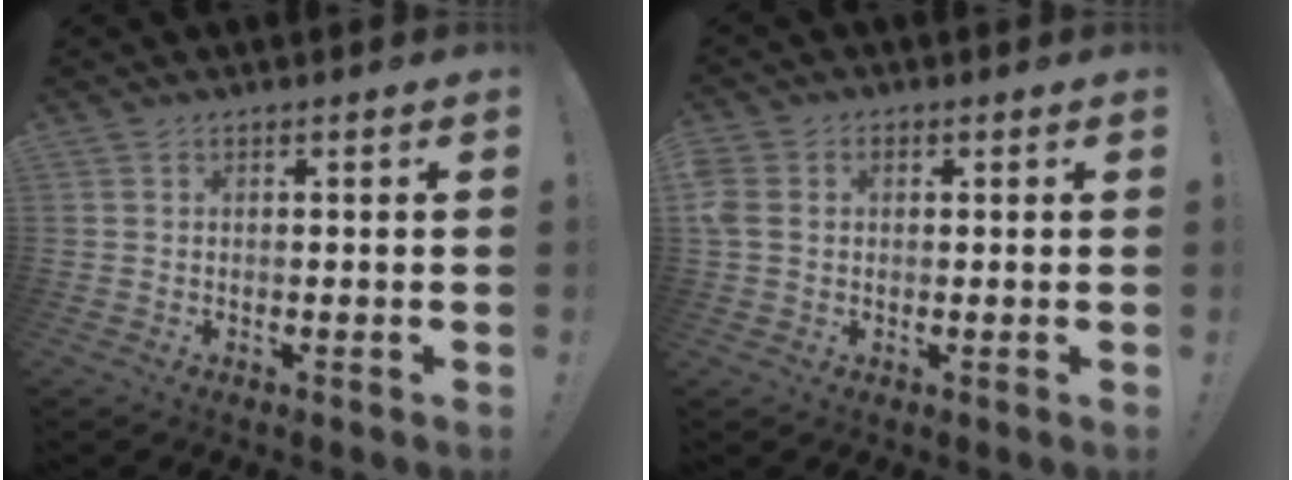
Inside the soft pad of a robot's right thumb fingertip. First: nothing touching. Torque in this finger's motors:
{"motor_torque": [-0.13, -0.16, 0.05, -0.02, 0.07]}